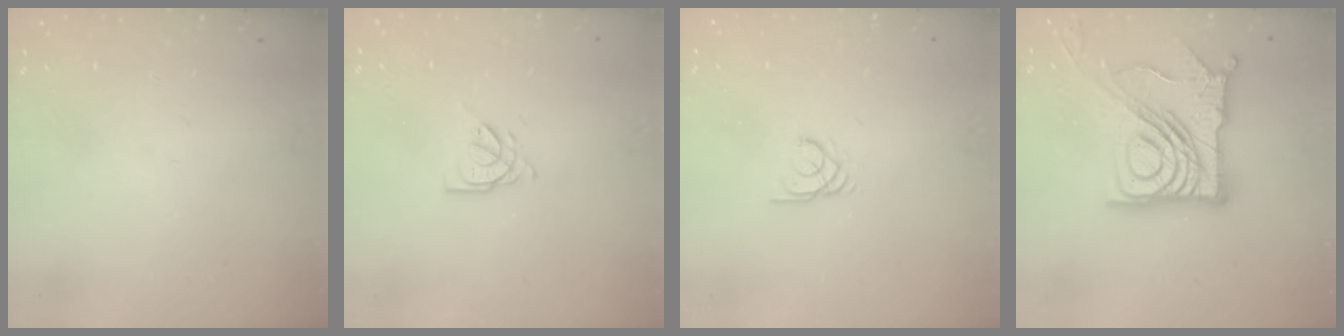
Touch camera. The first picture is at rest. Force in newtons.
{"total": 4.2, "press": 4.1, "slide": 0.4}
{"total": 1.8, "press": 1.8, "slide": 0.2}
{"total": 21.5, "press": 21.4, "slide": 2.4}